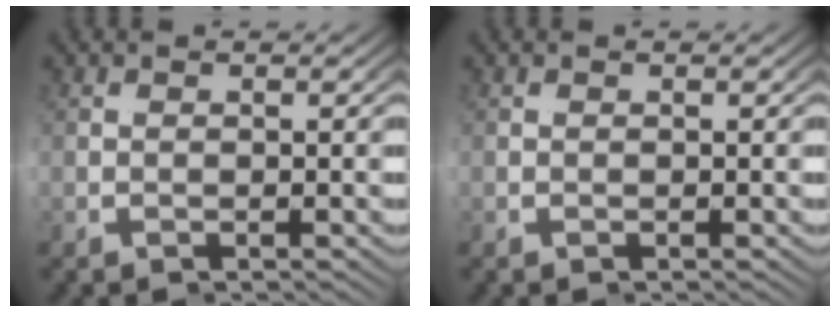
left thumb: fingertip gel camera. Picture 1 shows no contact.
{"total": 0.0}